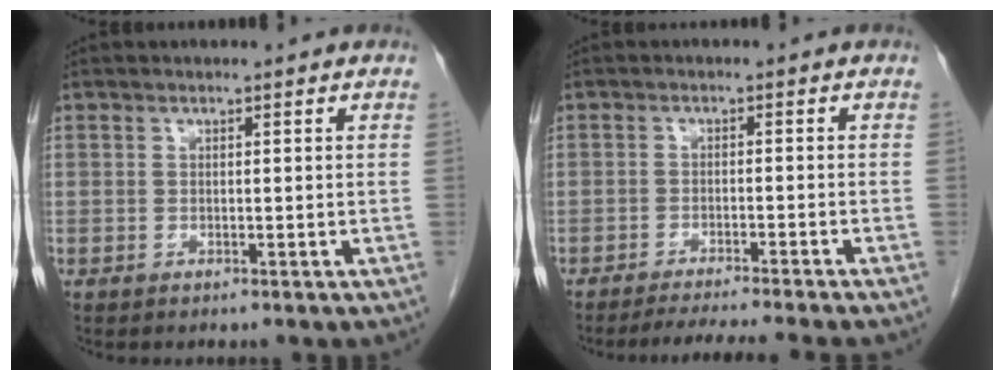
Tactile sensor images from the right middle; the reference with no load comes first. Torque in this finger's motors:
{"motor_torque": [0.64, -0.64, 0.07, 0.05]}